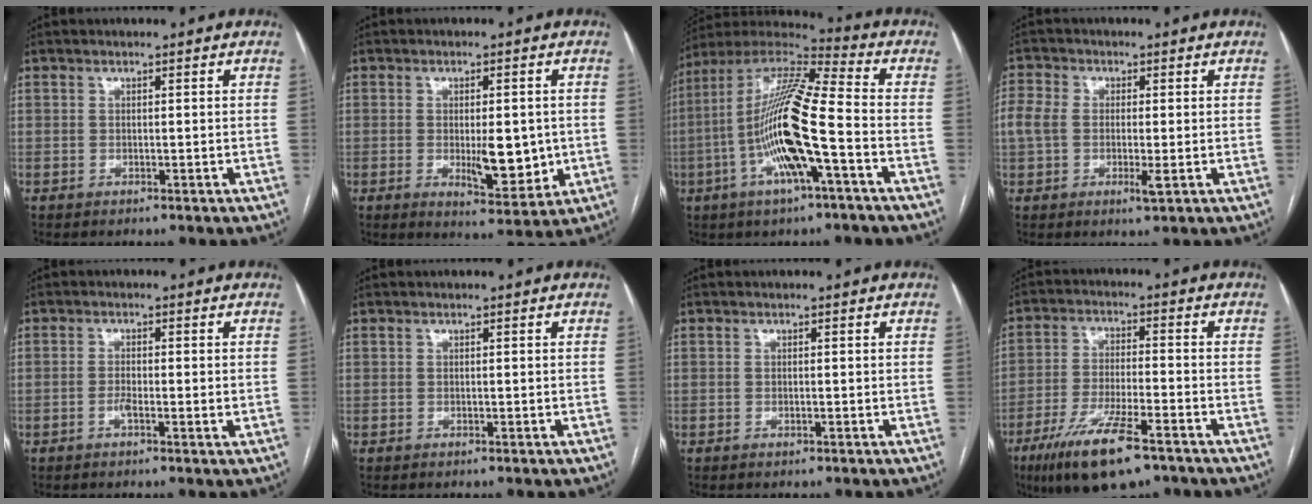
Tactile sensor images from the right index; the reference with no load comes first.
{"total": 7.6, "force": [-0.7, 2.7, 7.1], "torque": [-0.104, -0.013, -0.003]}
{"total": 17.7, "force": [-4.2, 1.9, 17.1], "torque": [-0.338, 0.002, -0.081]}
{"total": 6.0, "force": [-0.6, 3.0, 5.2], "torque": [-0.120, 0.003, -0.011]}
{"total": 2.6, "force": [-0.7, 0.6, 2.4], "torque": [-0.045, 0.001, -0.013]}
{"total": 0.0}
{"total": 0.0}
{"total": 12.7, "force": [-8.2, 2.6, 9.3], "torque": [-0.179, -0.021, -0.138]}